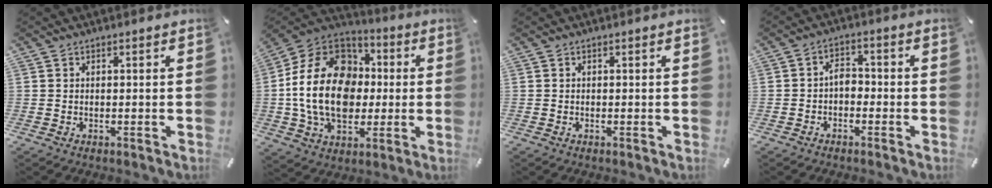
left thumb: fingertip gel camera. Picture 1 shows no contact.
{"total": 21.6, "force": [-1.2, 16.5, 13.9], "torque": [-0.295, 0.015, -0.020]}
{"total": 0.0}
{"total": 3.5, "force": [-1.4, 2.4, 2.1], "torque": [-0.040, 0.018, -0.027]}